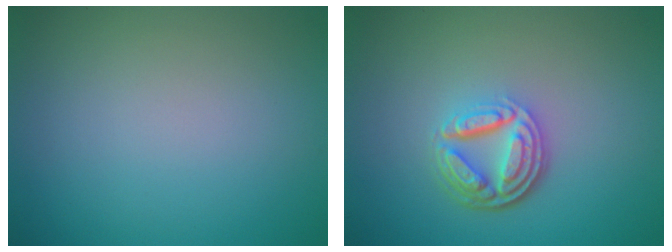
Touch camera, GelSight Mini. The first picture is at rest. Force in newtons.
{"total": 4.8, "press": 3.6, "slide": 3.2}